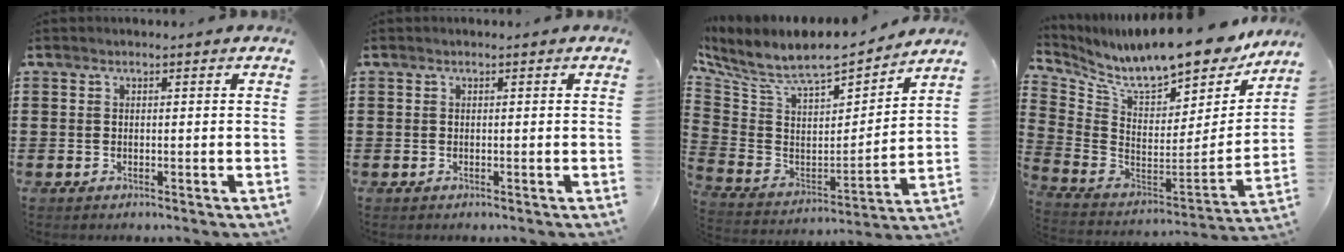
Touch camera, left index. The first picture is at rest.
{"total": 0.0}
{"total": 8.2, "force": [6.8, 2.5, 3.7], "torque": [-0.107, -0.054, 0.115]}
{"total": 11.2, "force": [10.0, 1.7, 4.8], "torque": [-0.121, -0.081, 0.168]}